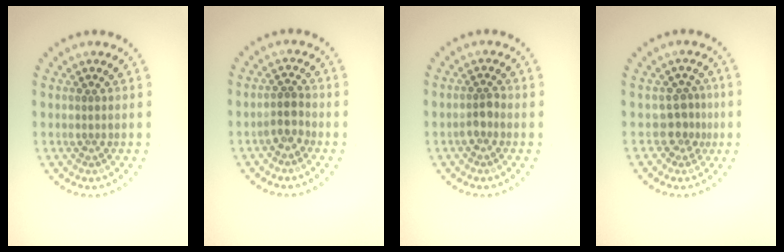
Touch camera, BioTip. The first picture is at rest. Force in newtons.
{"total": 1.8, "press": 1.4, "slide": 1.1}
{"total": 1.5, "press": 1.2, "slide": 0.8}
{"total": 2.3, "press": 1.5, "slide": 1.7}